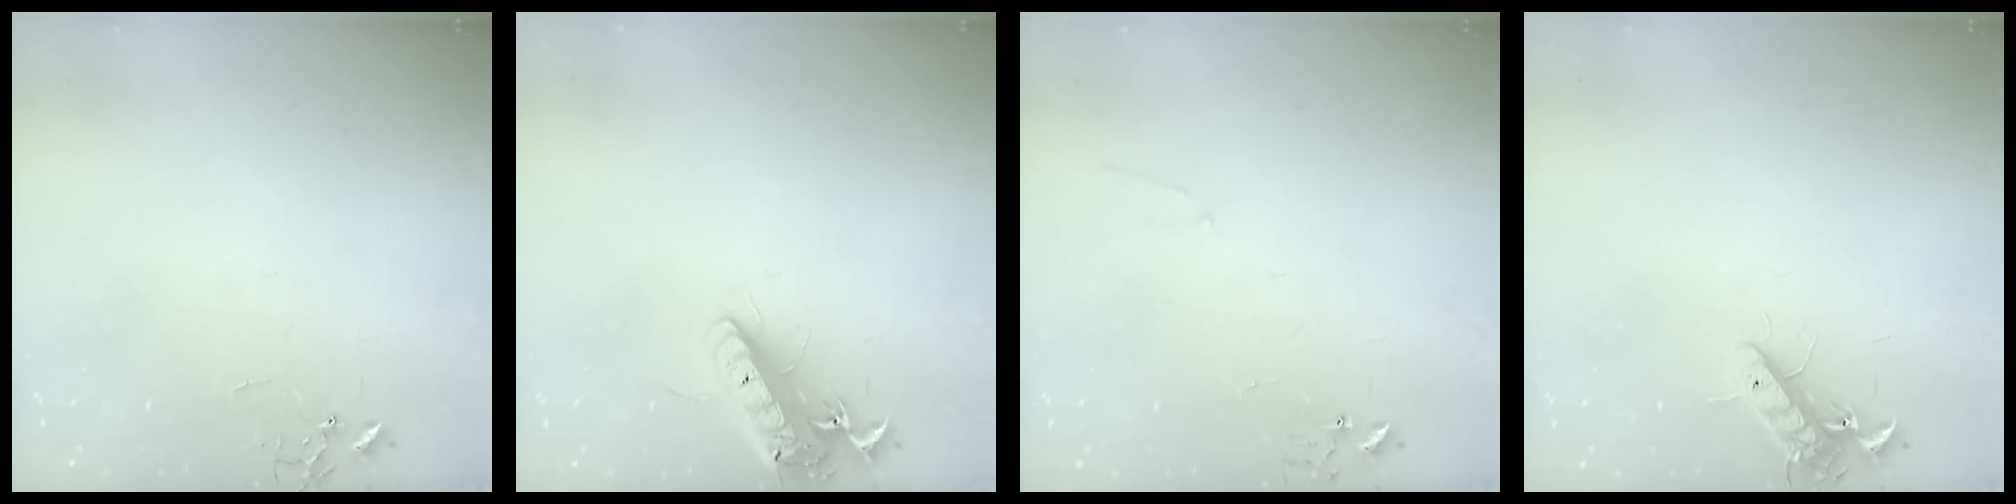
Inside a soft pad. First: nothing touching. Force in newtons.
{"total": 14.3, "press": 14.0, "slide": 3.0}
{"total": 4.8, "press": 4.7, "slide": 0.6}
{"total": 10.7, "press": 10.5, "slide": 1.9}